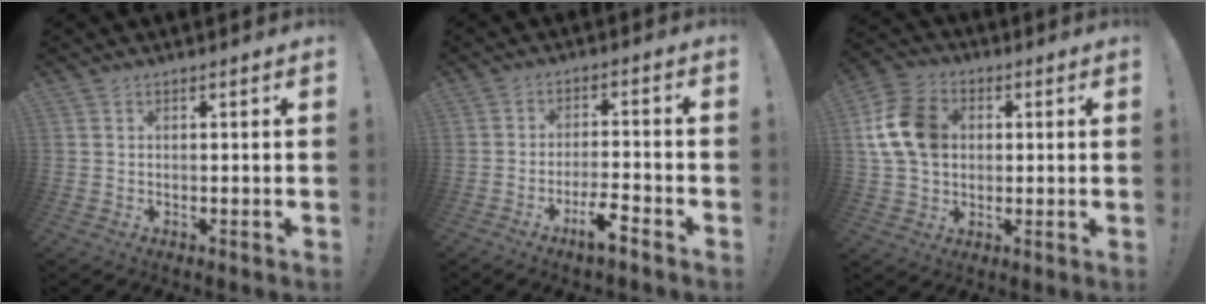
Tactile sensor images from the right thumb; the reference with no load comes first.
{"total": 7.5, "force": [-4.9, 1.5, 5.4], "torque": [-0.098, 0.022, -0.085]}
{"total": 14.4, "force": [2.4, 11.1, 8.9], "torque": [-0.145, 0.003, 0.049]}